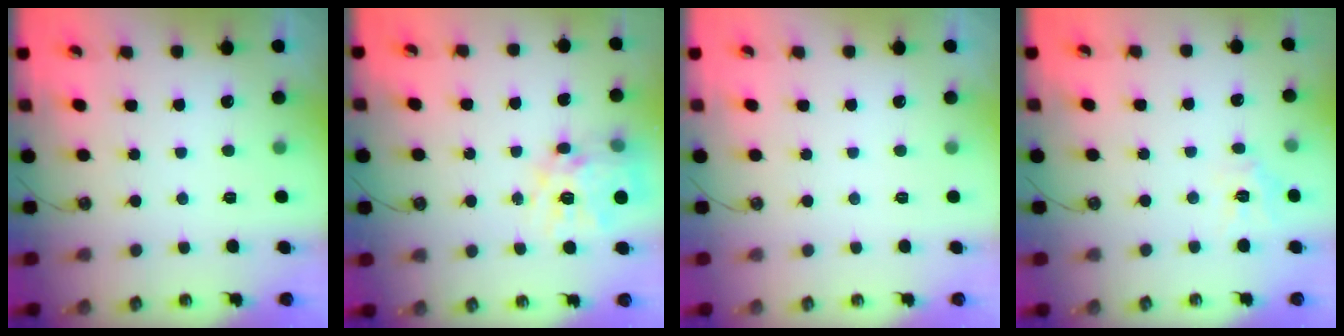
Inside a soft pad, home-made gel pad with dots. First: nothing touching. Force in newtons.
{"total": 14.9, "press": 14.8, "slide": 1.3}
{"total": 0.0}
{"total": 6.8, "press": 6.8, "slide": 0.5}